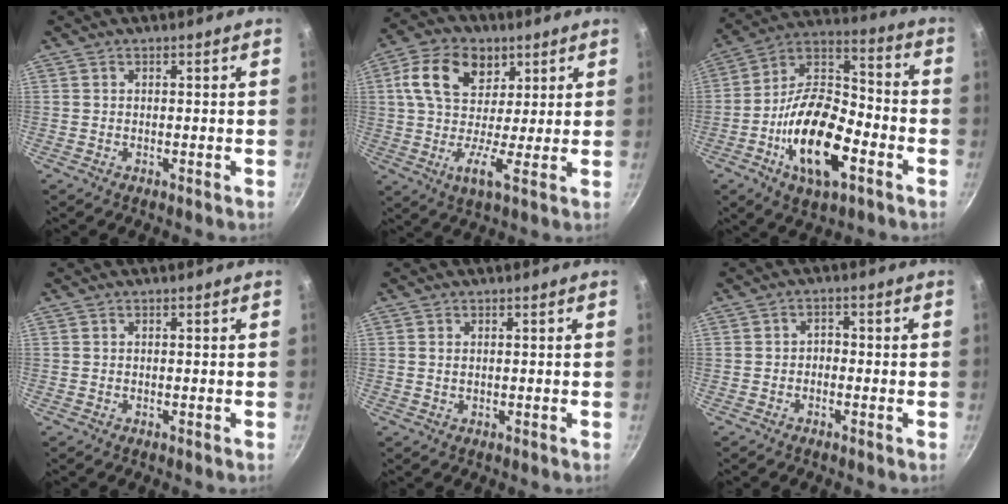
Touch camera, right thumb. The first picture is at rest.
{"total": 13.2, "force": [4.6, 8.7, 8.9], "torque": [-0.142, -0.001, 0.066]}
{"total": 20.1, "force": [-7.3, 9.7, 16.0], "torque": [-0.268, 0.044, -0.139]}
{"total": 0.0}
{"total": 0.8, "force": [0.2, 0.6, 0.5], "torque": [-0.009, 0.002, 0.004]}
{"total": 1.9, "force": [-0.9, 1.4, 0.9], "torque": [-0.009, 0.014, -0.019]}